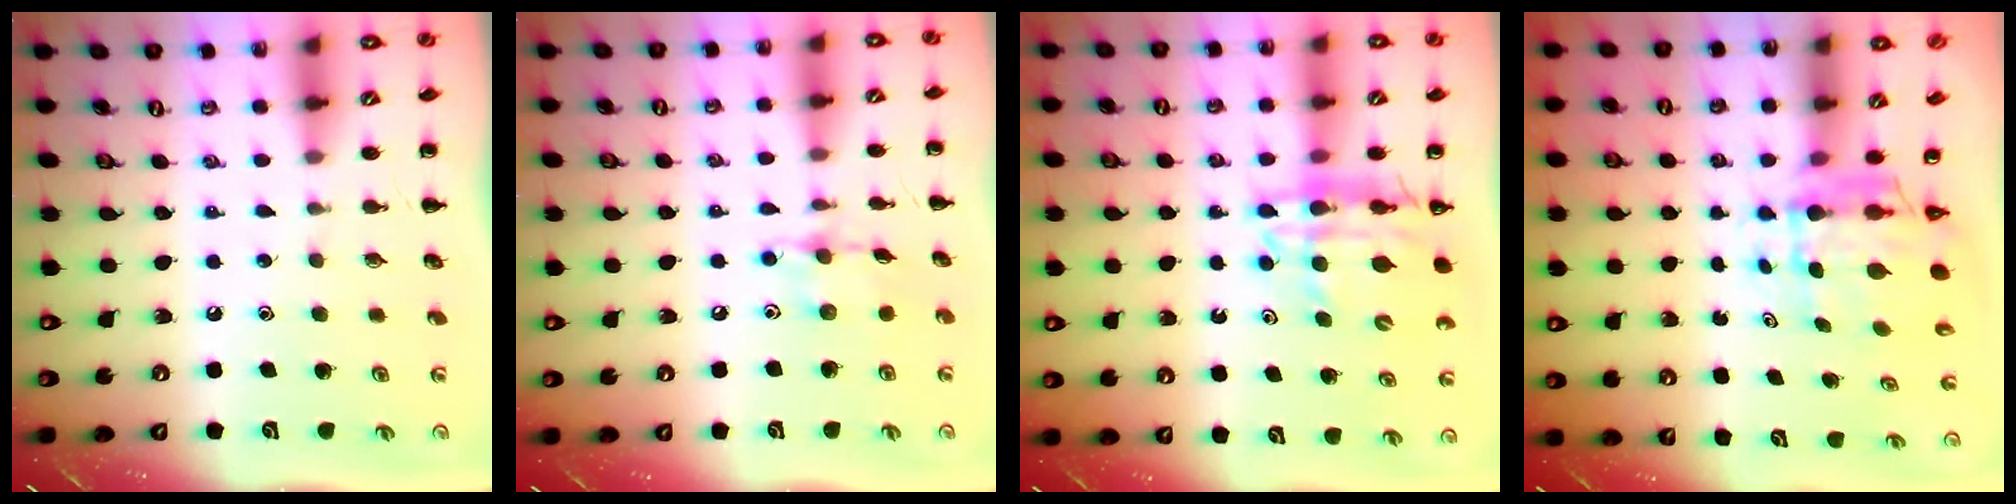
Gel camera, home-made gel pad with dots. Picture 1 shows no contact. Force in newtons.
{"total": 7.9, "press": 7.9, "slide": 0.7}
{"total": 14.2, "press": 13.6, "slide": 3.8}
{"total": 6.2, "press": 5.9, "slide": 1.9}